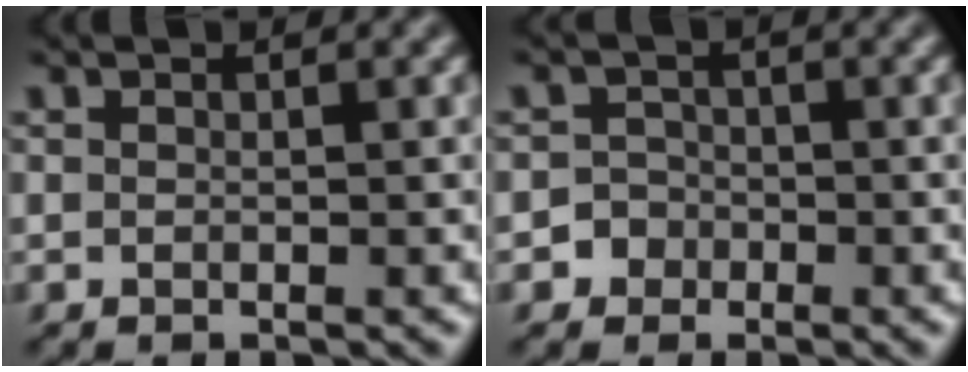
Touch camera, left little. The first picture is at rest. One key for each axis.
{"total": 2.5, "fx": -1.2, "fy": 2.2, "fz": 0.0, "tx": 0.028, "ty": 0.003, "tz": -0.027}